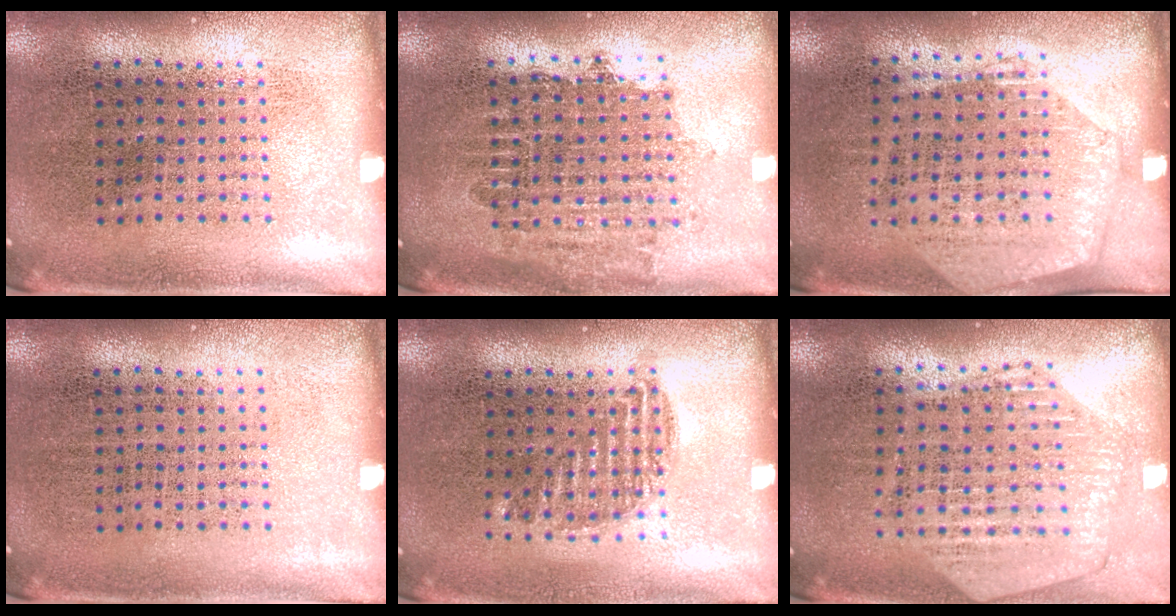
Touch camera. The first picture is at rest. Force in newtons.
{"total": 1.8, "press": 1.4, "slide": 1.1}
{"total": 1.5, "press": 1.3, "slide": 0.7}
{"total": 0.0}
{"total": 0.9, "press": 0.8, "slide": 0.4}
{"total": 1.1, "press": 1.1, "slide": 0.1}